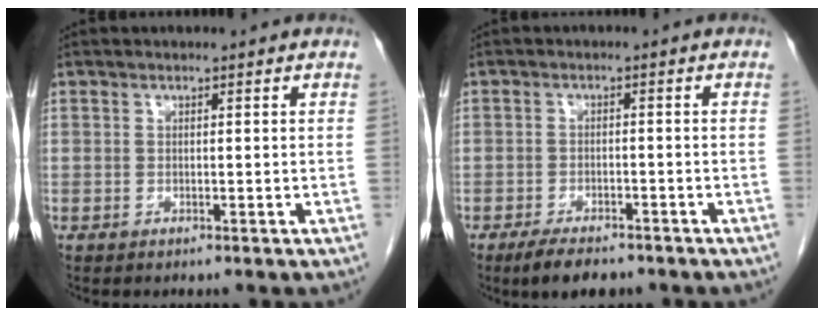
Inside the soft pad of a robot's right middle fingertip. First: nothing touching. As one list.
[{"total": 5.3, "force": [-4.1, 1.8, 2.8], "torque": [-0.052, -0.007, -0.063]}]